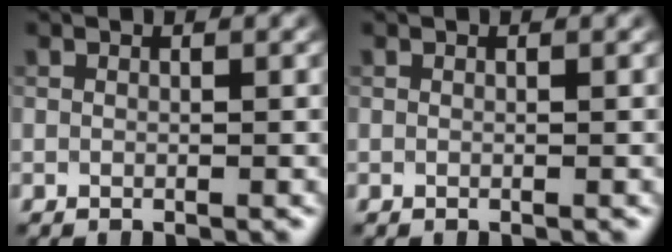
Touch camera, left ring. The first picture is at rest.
{"total": 0.0}